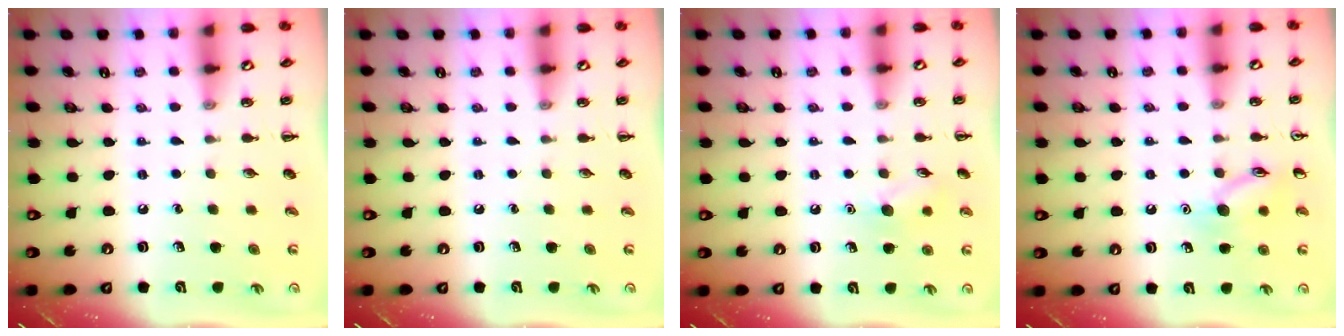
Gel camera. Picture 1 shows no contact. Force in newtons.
{"total": 0.0}
{"total": 7.5, "press": 7.3, "slide": 1.4}
{"total": 10.4, "press": 10.4, "slide": 0.4}